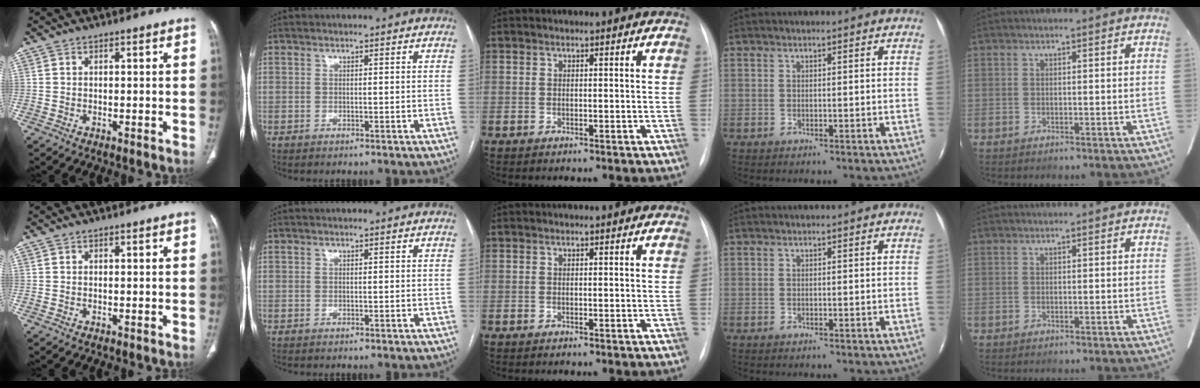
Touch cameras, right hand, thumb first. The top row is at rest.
{}